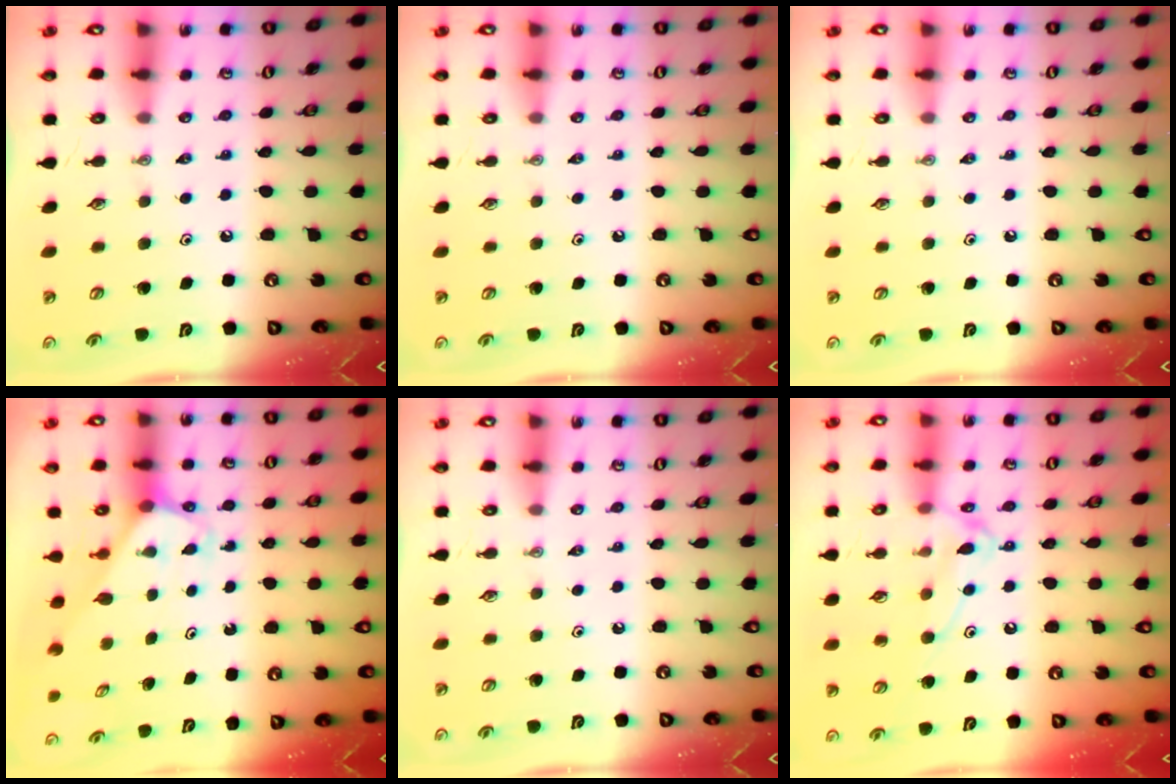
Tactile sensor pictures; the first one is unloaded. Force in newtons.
{"total": 0.0}
{"total": 0.0}
{"total": 2.4, "press": 2.4, "slide": 0.2}
{"total": 0.0}
{"total": 12.1, "press": 12.1, "slide": 0.7}